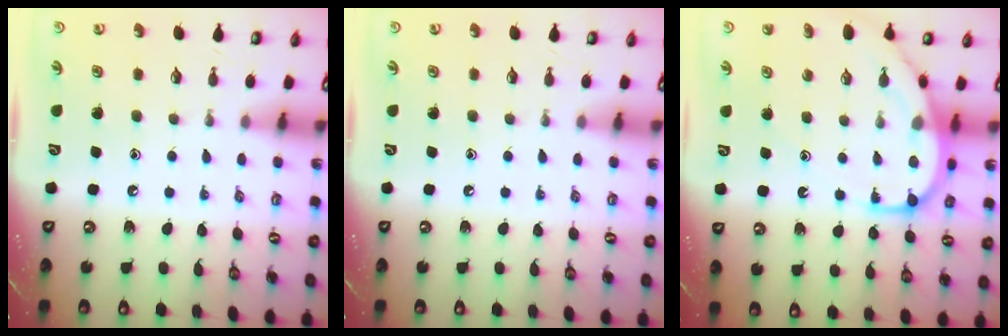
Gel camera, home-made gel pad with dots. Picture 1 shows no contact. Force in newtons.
{"total": 0.0}
{"total": 12.0, "press": 12.0, "slide": 1.3}